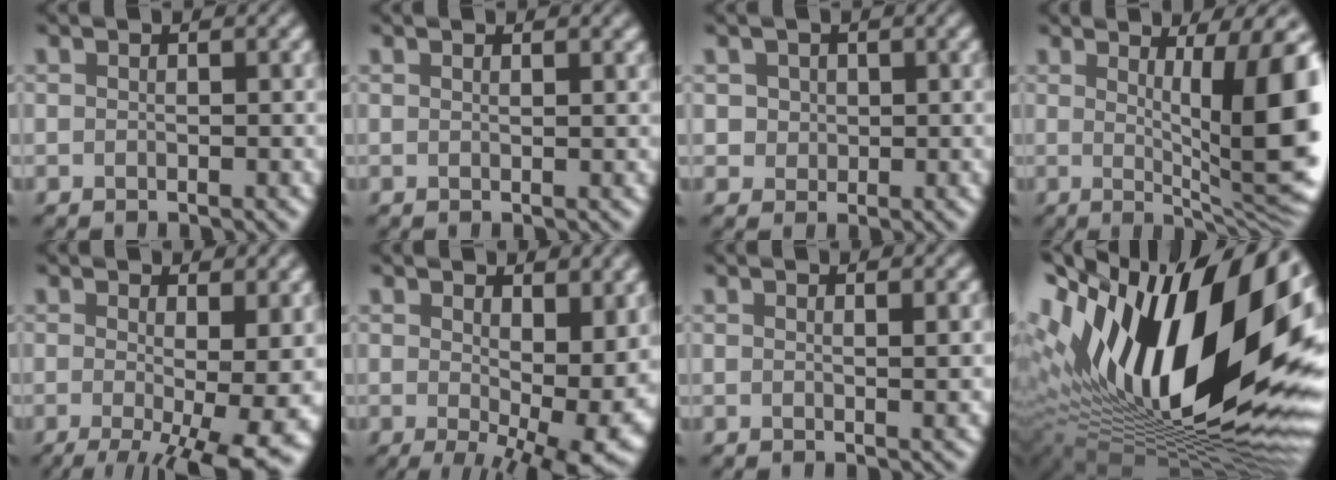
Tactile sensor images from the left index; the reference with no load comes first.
{"total": 0.9, "force": [0.8, 0.1, 0.3], "torque": [0.001, 0.002, 0.007]}
{"total": 2.0, "force": [0.7, 1.7, 0.8], "torque": [-0.026, 0.000, 0.019]}
{"total": 9.8, "force": [1.1, 2.2, 9.5], "torque": [-0.121, -0.008, 0.017]}
{"total": 10.5, "force": [-1.1, 3.3, 9.9], "torque": [-0.123, -0.017, -0.002]}
{"total": 10.8, "force": [1.1, 5.4, 9.3], "torque": [-0.137, -0.025, 0.041]}
{"total": 1.6, "force": [1.0, 0.4, 1.2], "torque": [-0.005, 0.003, 0.009]}
{"total": 21.7, "force": [2.5, 10.0, 19.1], "torque": [-0.323, -0.014, 0.024]}